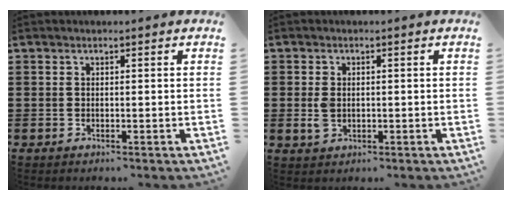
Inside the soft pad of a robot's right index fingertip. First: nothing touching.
{"total": 2.4, "force": [0.0, 1.6, 1.8], "torque": [-0.037, 0.004, -0.001]}